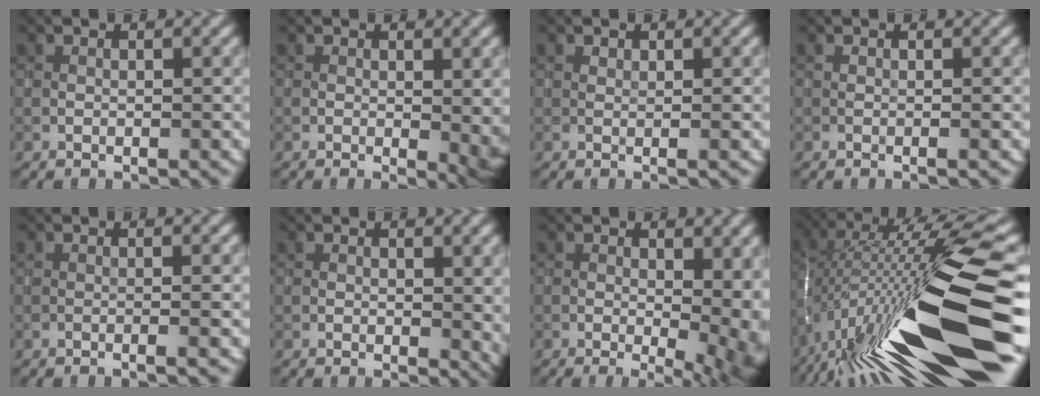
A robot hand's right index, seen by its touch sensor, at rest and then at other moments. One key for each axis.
{"total": 3.6, "fx": -0.2, "fy": 1.2, "fz": 3.4, "tx": -0.033, "ty": -0.007, "tz": -0.002}
{"total": 0.6, "fx": 0.4, "fy": 0.2, "fz": 0.4, "tx": -0.008, "ty": -0.001, "tz": 0.006}
{"total": 0.0}
{"total": 1.2, "fx": -0.3, "fy": 0.3, "fz": 1.1, "tx": -0.013, "ty": -0.005, "tz": -0.014}
{"total": 1.7, "fx": 0.3, "fy": 1.0, "fz": 1.3, "tx": -0.011, "ty": -0.005, "tz": 0.006}
{"total": 9.5, "fx": -0.5, "fy": 4.3, "fz": 8.4, "tx": -0.076, "ty": -0.002, "tz": 0.007}
{"total": 17.5, "fx": -5.3, "fy": 3.7, "fz": 16.3, "tx": -0.285, "ty": 0.027, "tz": -0.099}